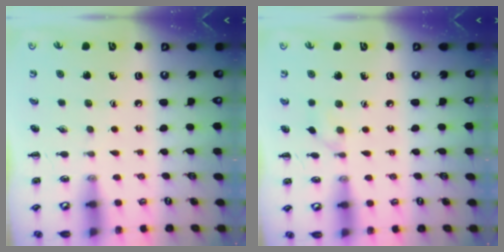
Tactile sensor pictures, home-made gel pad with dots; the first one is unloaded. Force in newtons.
{"total": 4.2, "press": 3.9, "slide": 1.5}